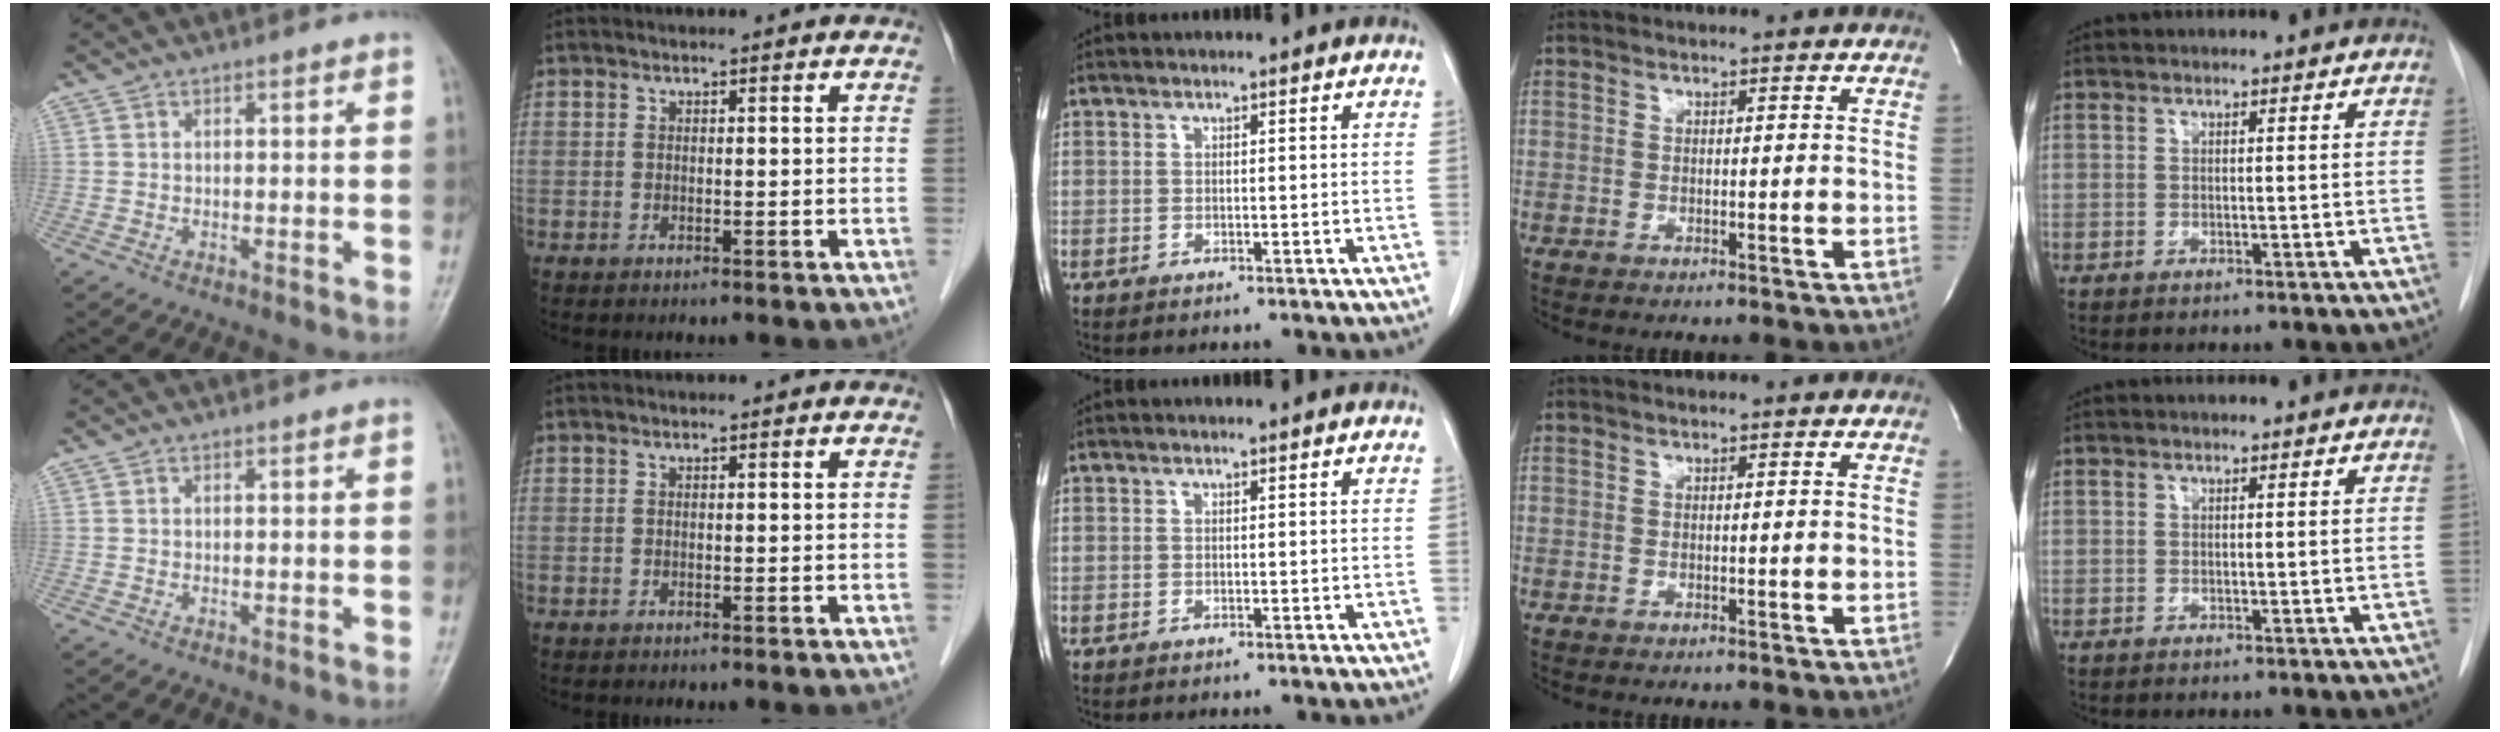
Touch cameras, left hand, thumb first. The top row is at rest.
{}